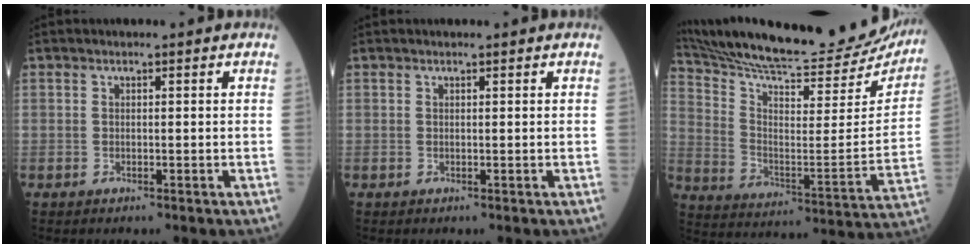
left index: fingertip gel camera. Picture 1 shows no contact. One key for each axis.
{"total": 0.7, "fx": 0.7, "fy": 0.1, "fz": 0.1, "tx": -0.010, "ty": 0.002, "tz": 0.008}
{"total": 28.9, "fx": 26.7, "fy": 3.7, "fz": 10.4, "tx": -0.182, "ty": -0.091, "tz": 0.364}